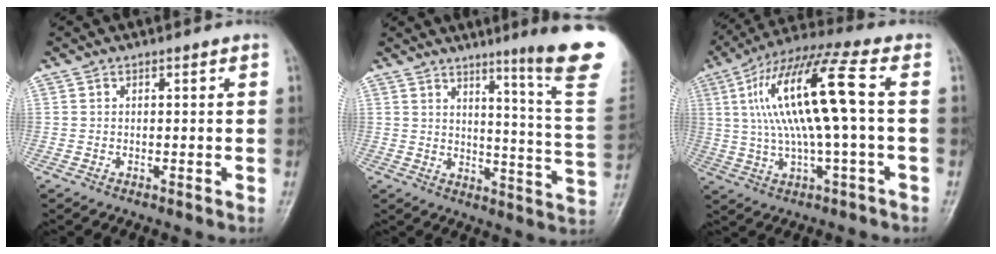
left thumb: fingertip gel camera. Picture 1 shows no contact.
{"total": 17.6, "force": [10.9, -0.2, 13.8], "torque": [-0.162, -0.088, 0.136]}
{"total": 16.7, "force": [1.9, 3.1, 16.3], "torque": [-0.332, 0.036, 0.032]}